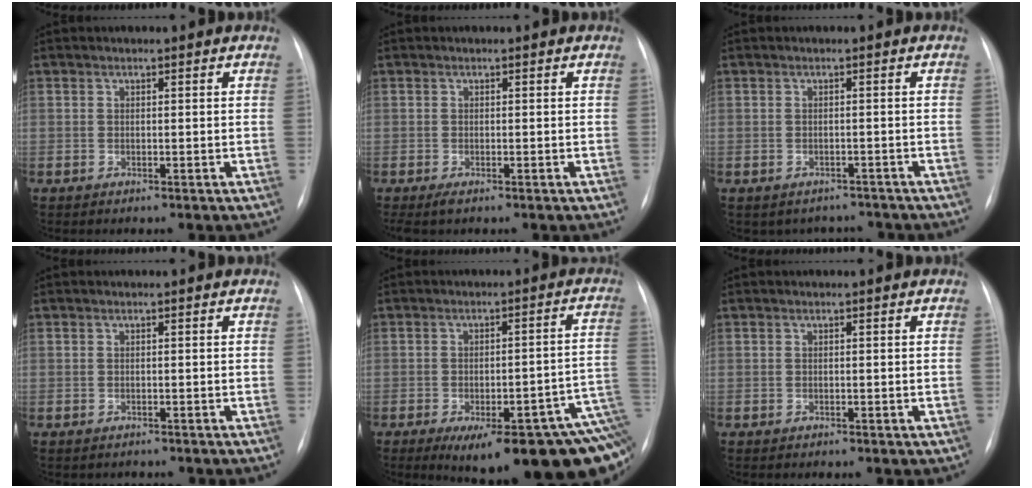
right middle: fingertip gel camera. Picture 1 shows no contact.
{"total": 1.3, "force": [-0.9, 0.4, 0.9], "torque": [-0.018, -0.004, -0.012]}
{"total": 4.7, "force": [-4.0, 2.4, -0.1], "torque": [0.011, 0.019, -0.045]}
{"total": 1.0, "force": [-0.9, 0.6, 0.0], "torque": [-0.006, 0.001, -0.011]}
{"total": 22.1, "force": [-11.3, 6.0, 18.0], "torque": [-0.134, 0.007, -0.131]}
{"total": 0.6, "force": [-0.3, 0.4, 0.2], "torque": [-0.001, 0.003, -0.003]}